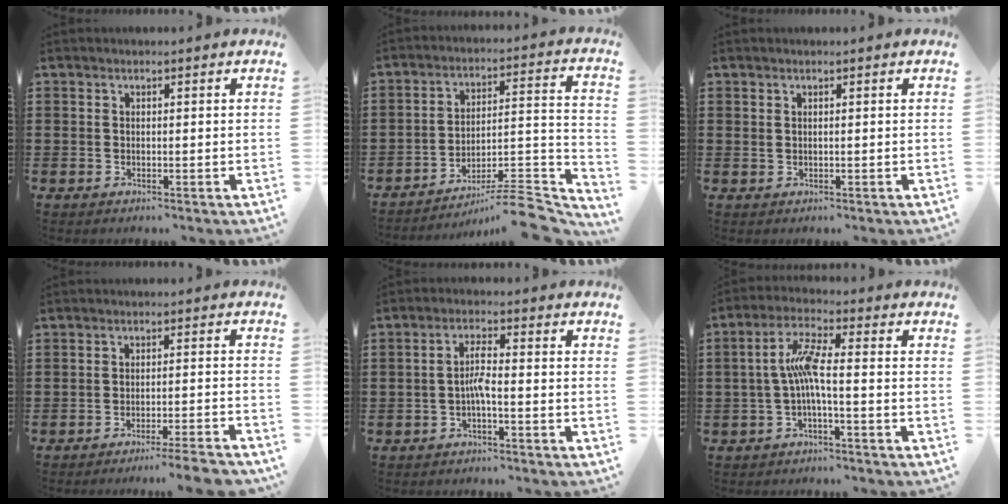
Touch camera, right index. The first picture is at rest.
{"total": 8.5, "force": [-7.3, 1.0, 4.2], "torque": [-0.057, 0.005, -0.144]}
{"total": 0.7, "force": [0.4, 0.5, 0.3], "torque": [-0.008, 0.003, 0.008]}
{"total": 4.0, "force": [-3.6, -0.6, 1.7], "torque": [-0.028, -0.013, -0.070]}
{"total": 3.3, "force": [-1.2, 0.4, 3.1], "torque": [-0.067, 0.003, -0.028]}
{"total": 6.4, "force": [-0.9, 0.9, 6.3], "torque": [-0.130, 0.000, -0.025]}